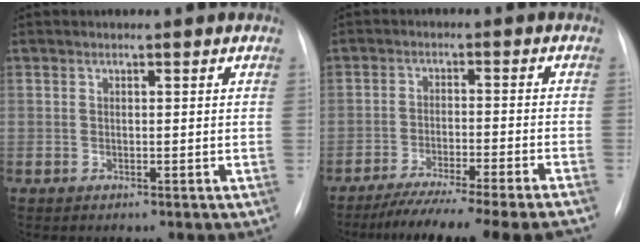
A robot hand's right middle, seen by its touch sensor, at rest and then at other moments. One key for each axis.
{"total": 16.6, "fx": -14.4, "fy": -0.7, "fz": 8.2, "tx": -0.101, "ty": -0.035, "tz": -0.211}